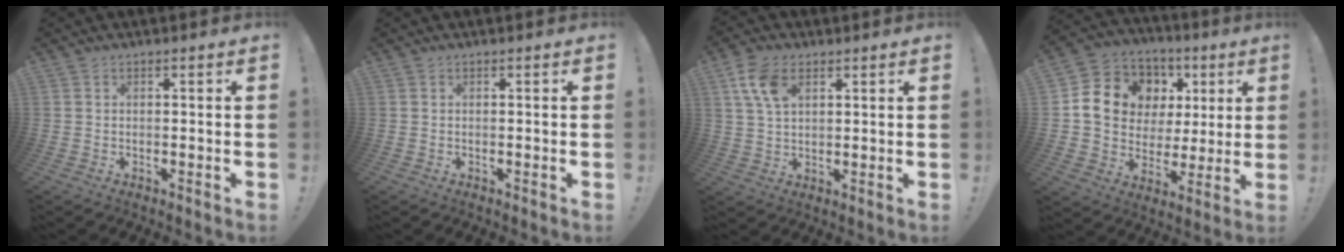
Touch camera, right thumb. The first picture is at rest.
{"total": 0.0}
{"total": 8.9, "force": [4.0, 5.3, 5.9], "torque": [-0.108, -0.005, 0.079]}
{"total": 14.4, "force": [4.5, 12.1, 6.3], "torque": [-0.096, -0.016, 0.104]}